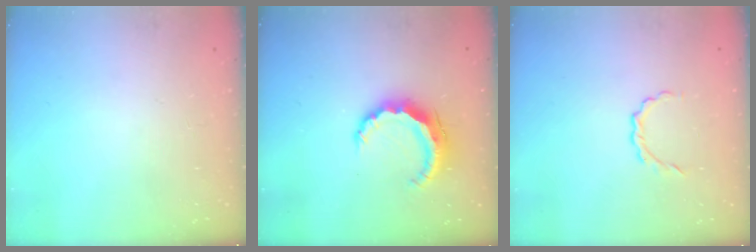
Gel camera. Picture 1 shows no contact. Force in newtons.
{"total": 8.5, "press": 8.4, "slide": 0.8}
{"total": 3.0, "press": 2.8, "slide": 0.9}